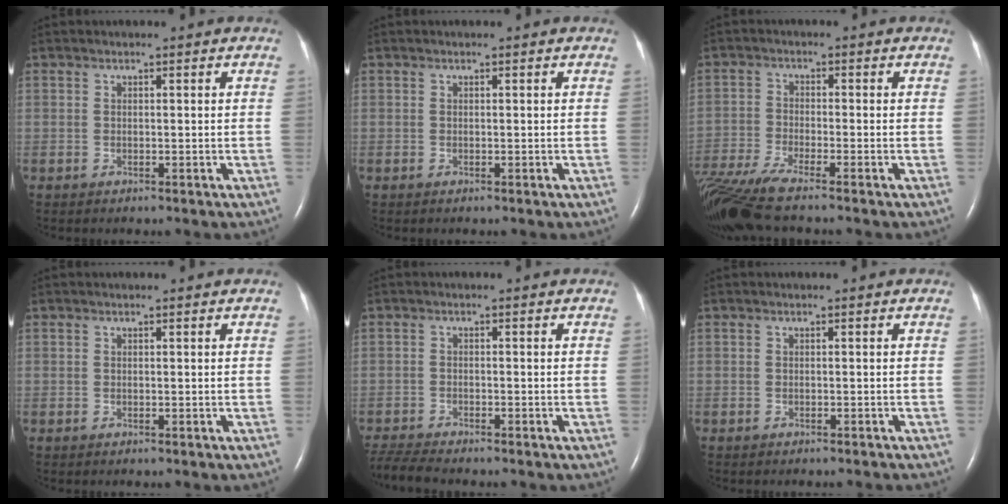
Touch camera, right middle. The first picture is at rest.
{"total": 0.0}
{"total": 9.7, "force": [-8.1, -0.2, 5.2], "torque": [-0.106, -0.025, -0.149]}
{"total": 0.0}
{"total": 4.8, "force": [-4.6, -0.2, 1.4], "torque": [-0.032, -0.021, -0.083]}
{"total": 1.5, "force": [-1.5, 0.2, 0.4], "torque": [-0.007, -0.002, -0.019]}